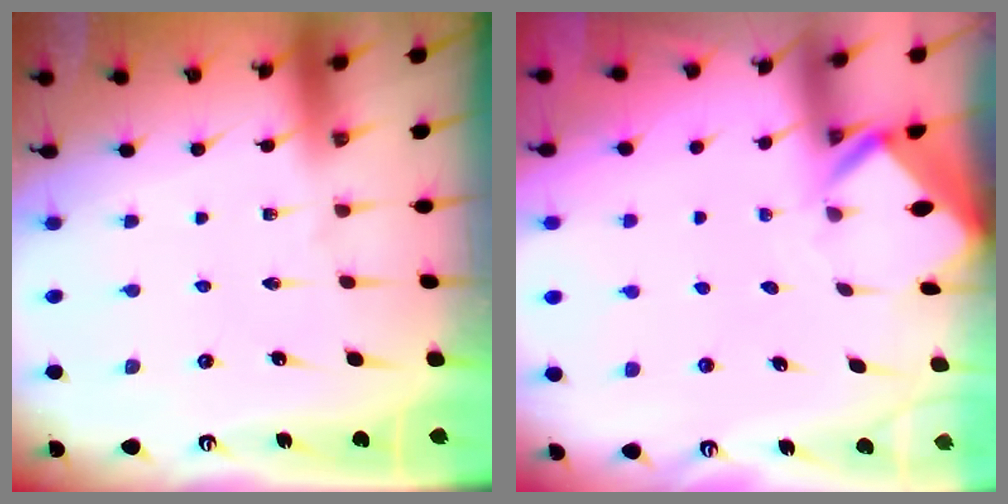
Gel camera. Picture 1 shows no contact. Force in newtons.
{"total": 2.7, "press": 2.7, "slide": 0.2}